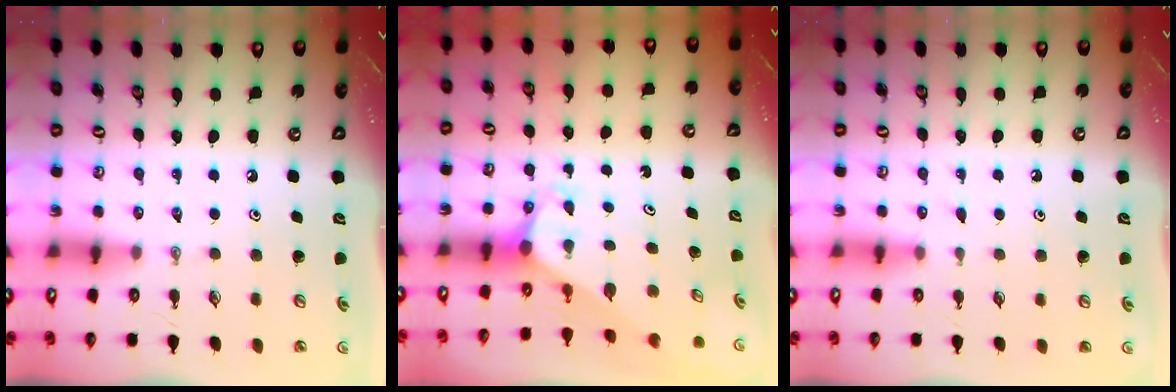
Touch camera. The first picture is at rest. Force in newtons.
{"total": 2.9, "press": 2.9, "slide": 0.2}
{"total": 1.6, "press": 1.6, "slide": 0.3}